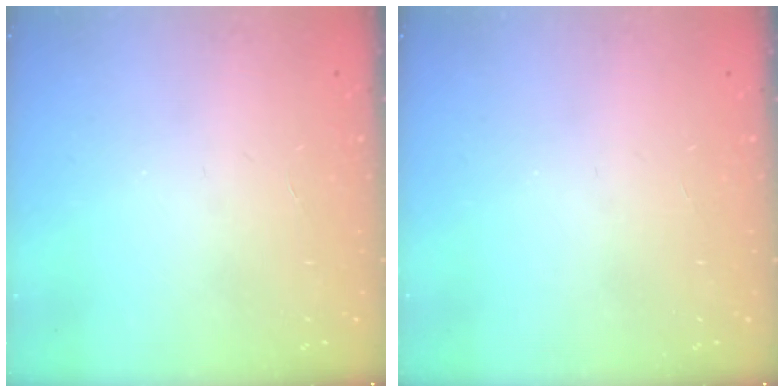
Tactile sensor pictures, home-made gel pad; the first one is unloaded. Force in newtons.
{"total": 0.0}